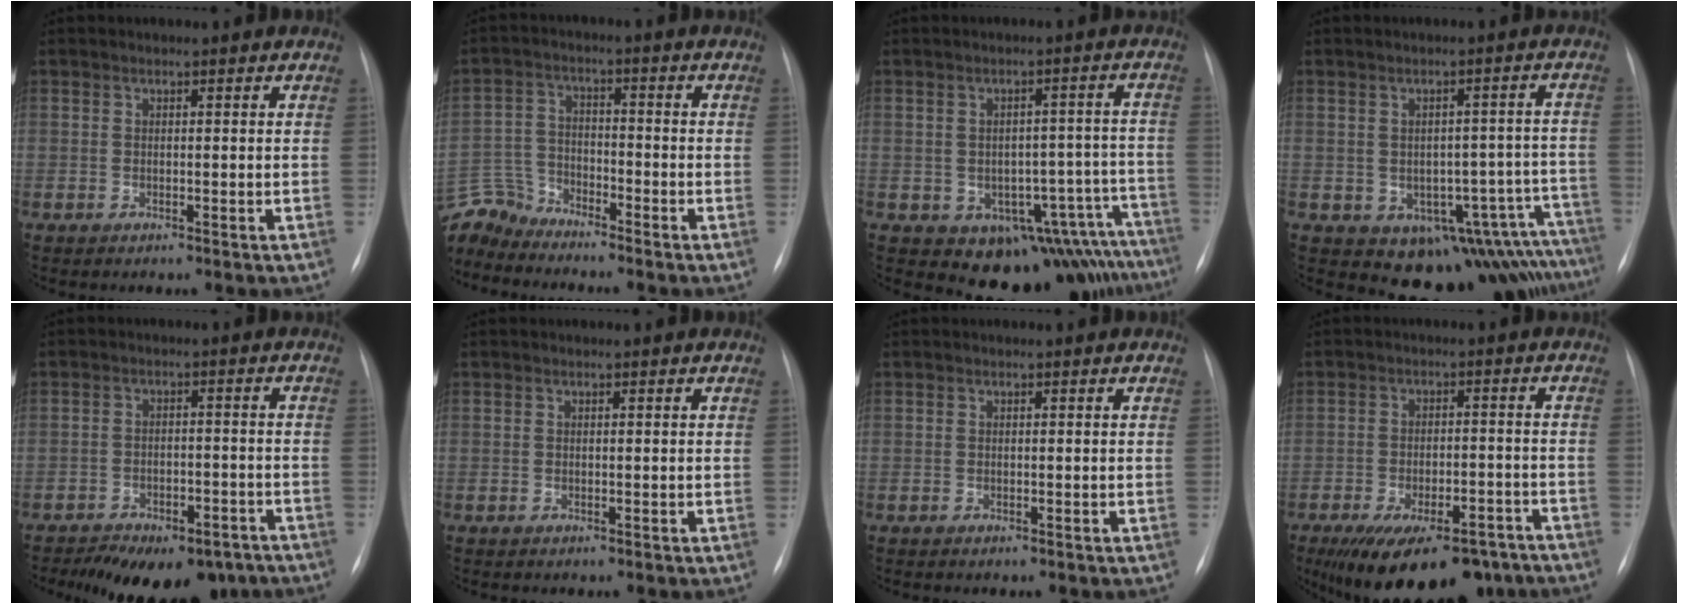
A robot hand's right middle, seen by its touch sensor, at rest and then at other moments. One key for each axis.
{"total": 6.9, "fx": -6.8, "fy": 0.9, "fz": -0.8, "tx": 0.012, "ty": 0.008, "tz": -0.137}
{"total": 12.2, "fx": -8.9, "fy": 5.5, "fz": 6.1, "tx": -0.048, "ty": 0.037, "tz": -0.104}
{"total": 12.1, "fx": -8.1, "fy": 5.5, "fz": 7.2, "tx": -0.066, "ty": 0.033, "tz": -0.095}
{"total": 15.9, "fx": -11.9, "fy": 7.4, "fz": 7.5, "tx": -0.128, "ty": 0.003, "tz": -0.150}
{"total": 0.0}
{"total": 0.0}
{"total": 17.5, "fx": -13.1, "fy": 6.9, "fz": 9.3, "tx": -0.139, "ty": -0.004, "tz": -0.173}